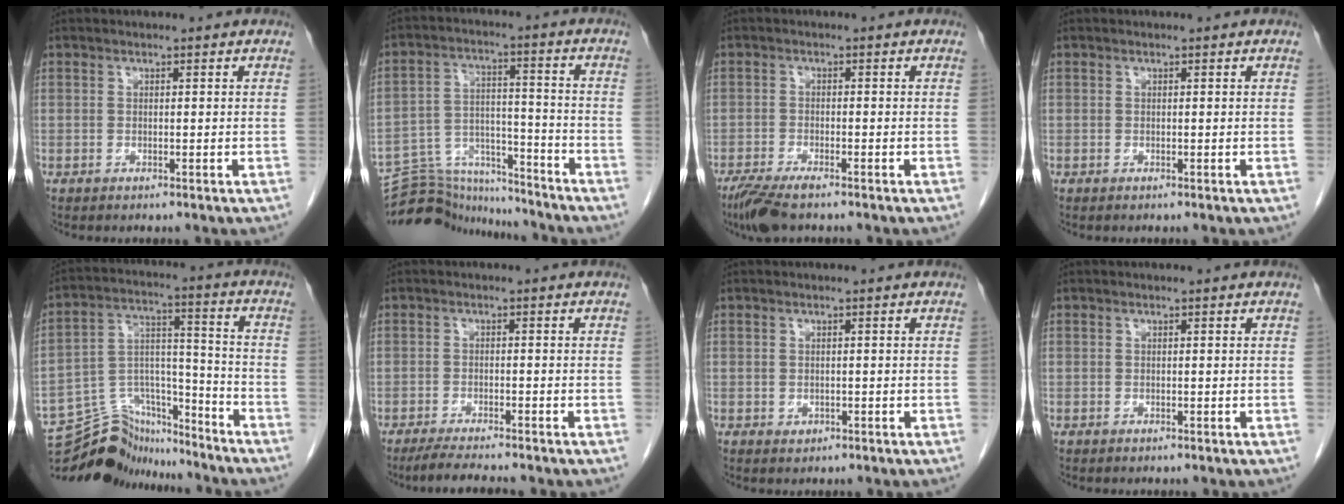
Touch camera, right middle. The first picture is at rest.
{"total": 12.7, "force": [-12.6, 2.0, 0.4], "torque": [-0.008, 0.038, -0.208]}
{"total": 5.9, "force": [-4.4, 1.0, 3.8], "torque": [-0.071, -0.014, -0.077]}
{"total": 0.0}
{"total": 13.3, "force": [-12.7, 3.5, 1.3], "torque": [-0.028, 0.050, -0.220]}
{"total": 4.6, "force": [-4.1, -0.1, 2.2], "torque": [-0.040, -0.016, -0.069]}
{"total": 0.8, "force": [-0.2, 0.7, 0.3], "torque": [-0.008, 0.000, 0.001]}
{"total": 0.0}